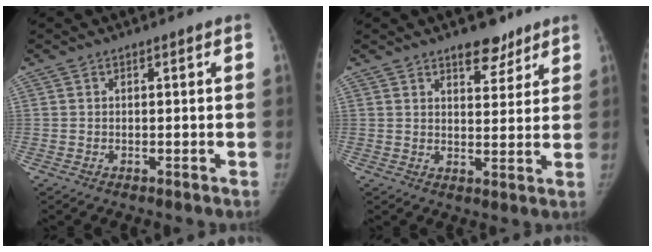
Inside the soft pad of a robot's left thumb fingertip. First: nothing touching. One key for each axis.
{"total": 6.0, "fx": 4.4, "fy": 2.9, "fz": 2.8, "tx": -0.013, "ty": -0.029, "tz": 0.066}